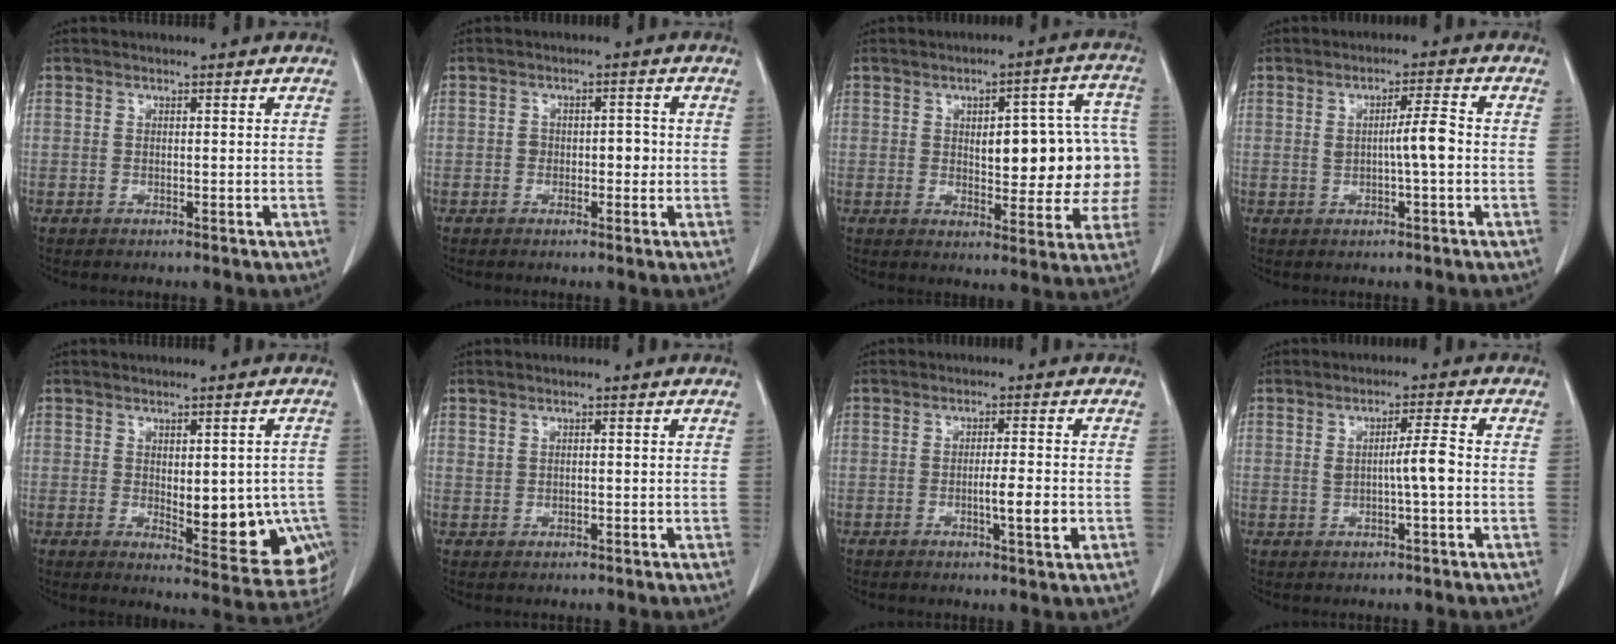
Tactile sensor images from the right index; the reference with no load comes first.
{"total": 2.8, "force": [-0.4, 1.8, 2.1], "torque": [-0.022, 0.013, -0.002]}
{"total": 15.4, "force": [0.5, 5.7, 14.3], "torque": [-0.164, 0.034, 0.014]}
{"total": 4.4, "force": [-0.1, 0.1, 4.4], "torque": [-0.069, 0.005, 0.000]}
{"total": 12.6, "force": [-2.5, 5.4, 11.1], "torque": [-0.107, 0.000, -0.014]}
{"total": 0.9, "force": [0.4, 0.6, 0.4], "torque": [-0.006, 0.011, 0.012]}
{"total": 4.6, "force": [-1.1, 0.2, 4.4], "torque": [-0.066, -0.003, -0.013]}
{"total": 4.1, "force": [-0.1, 0.0, 4.1], "torque": [-0.066, 0.004, 0.001]}